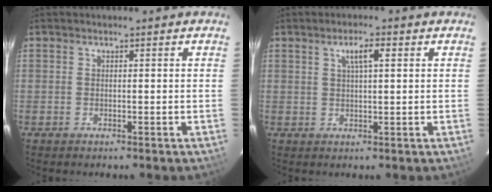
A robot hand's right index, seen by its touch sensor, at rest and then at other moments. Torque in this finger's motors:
{"motor_torque": [0.07, -0.03, 0.16, 0.04]}